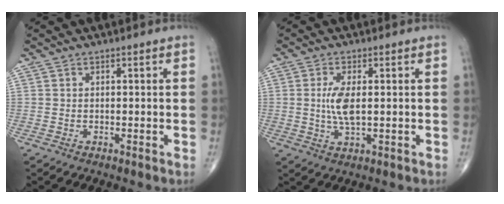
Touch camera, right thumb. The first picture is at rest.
{"total": 5.4, "force": [0.4, 1.9, 5.0], "torque": [-0.111, -0.009, 0.009]}